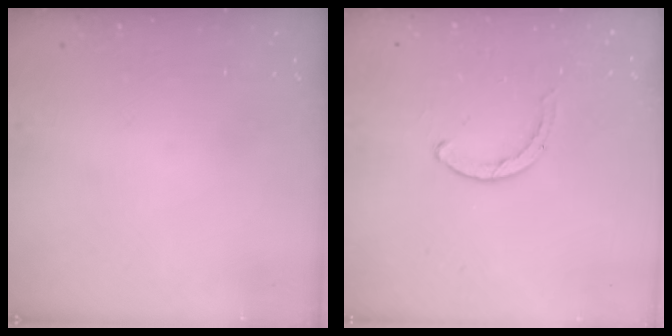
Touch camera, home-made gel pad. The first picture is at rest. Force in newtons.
{"total": 1.9, "press": 1.8, "slide": 0.3}